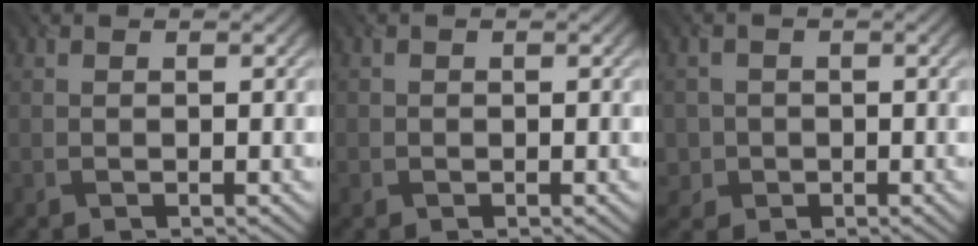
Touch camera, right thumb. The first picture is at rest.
{"total": 0.9, "force": [-0.4, 0.5, -0.6], "torque": [0.005, -0.008, -0.002]}
{"total": 2.4, "force": [-0.7, 2.2, -0.5], "torque": [0.005, -0.008, -0.010]}